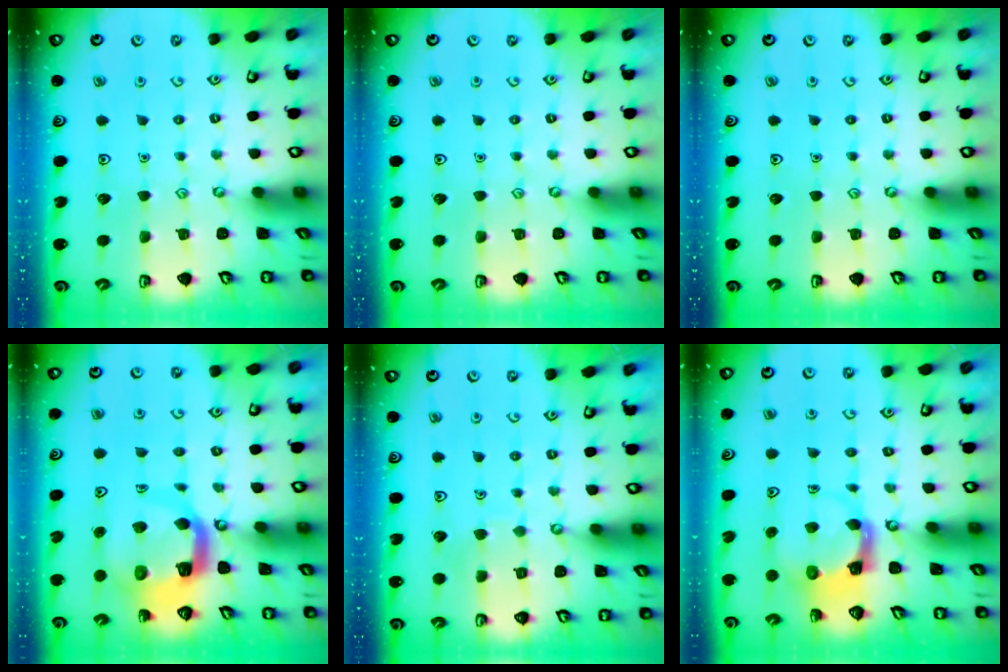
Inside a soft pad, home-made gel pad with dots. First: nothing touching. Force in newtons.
{"total": 0.0}
{"total": 0.0}
{"total": 9.0, "press": 9.0, "slide": 1.2}
{"total": 4.4, "press": 4.4, "slide": 0.4}
{"total": 4.0, "press": 4.0, "slide": 0.6}